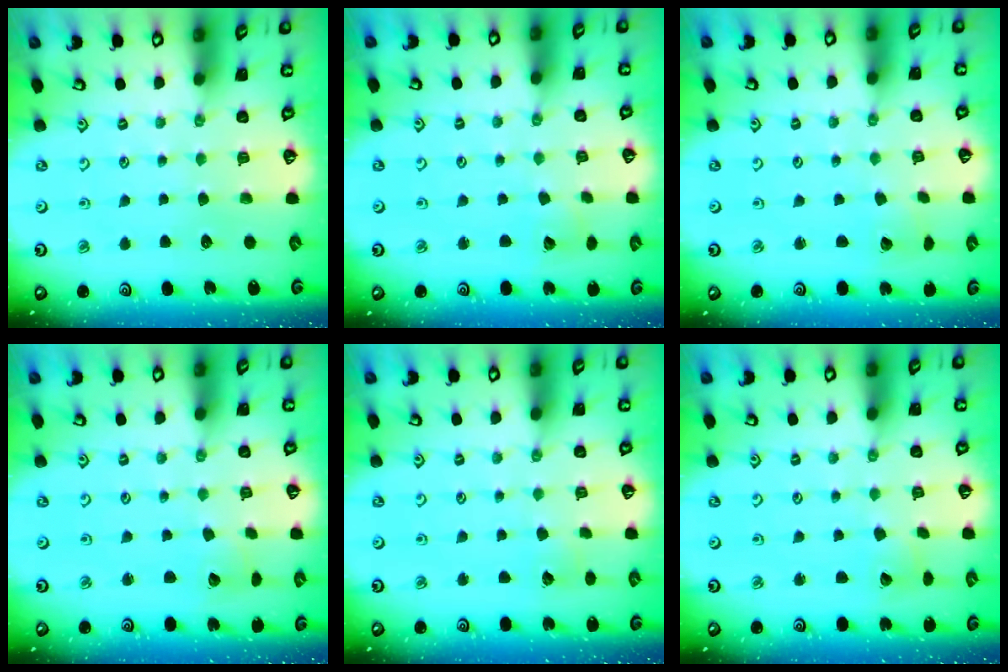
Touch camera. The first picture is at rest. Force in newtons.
{"total": 4.6, "press": 4.6, "slide": 0.5}
{"total": 2.6, "press": 2.6, "slide": 0.1}
{"total": 2.4, "press": 2.4, "slide": 0.3}
{"total": 2.8, "press": 2.8, "slide": 0.2}
{"total": 3.5, "press": 3.5, "slide": 0.4}